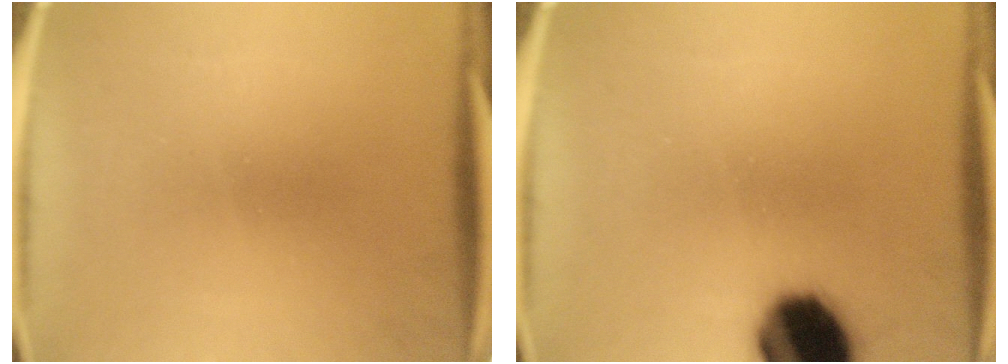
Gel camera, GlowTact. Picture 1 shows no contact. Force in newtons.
{"total": 18.4}